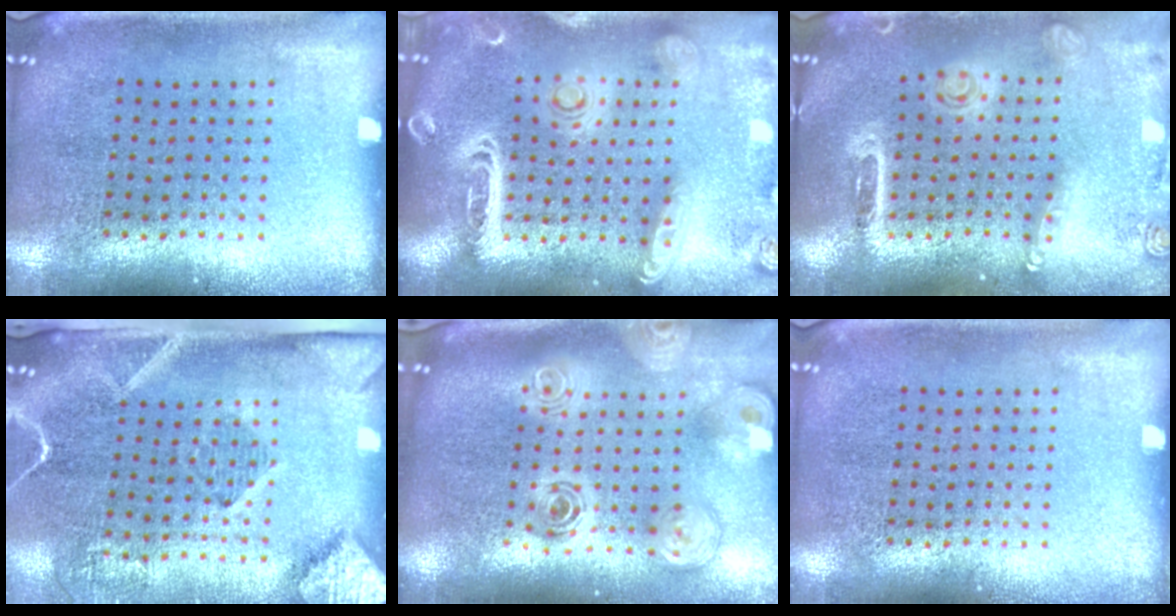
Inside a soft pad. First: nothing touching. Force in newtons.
{"total": 3.0, "press": 2.5, "slide": 1.6}
{"total": 1.6, "press": 1.5, "slide": 0.5}
{"total": 2.9, "press": 2.1, "slide": 1.9}
{"total": 2.8, "press": 1.9, "slide": 2.0}
{"total": 0.0}